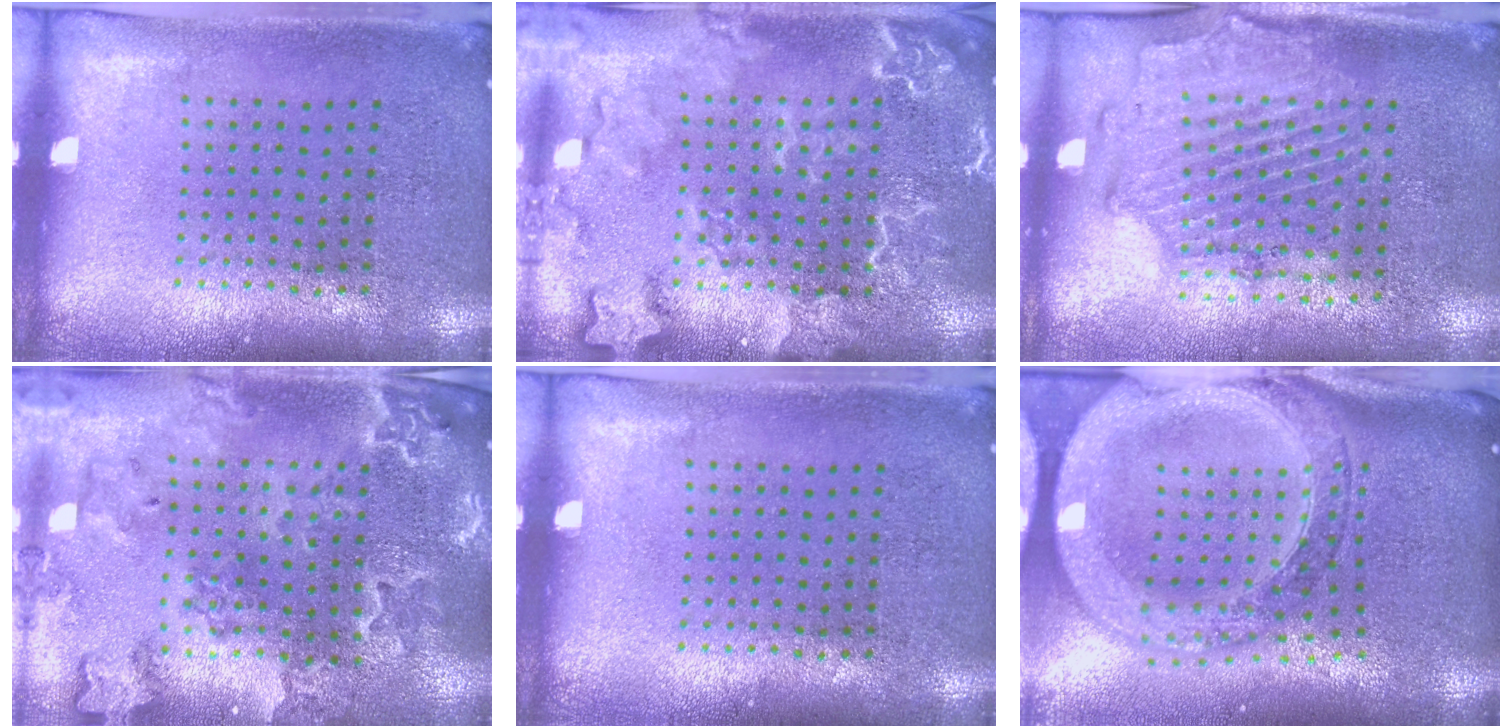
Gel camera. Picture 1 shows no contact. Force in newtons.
{"total": 4.2, "press": 4.2, "slide": 0.6}
{"total": 1.7, "press": 1.5, "slide": 0.8}
{"total": 2.0, "press": 2.0, "slide": 0.2}
{"total": 0.0}
{"total": 3.7, "press": 2.9, "slide": 2.2}